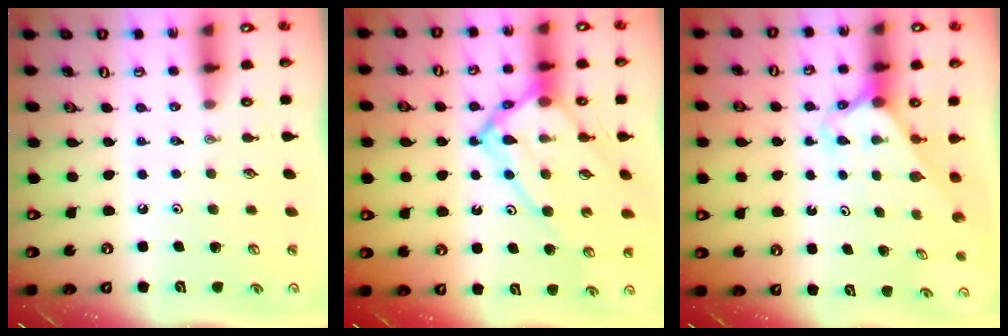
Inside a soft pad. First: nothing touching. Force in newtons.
{"total": 16.4, "press": 16.3, "slide": 1.5}
{"total": 2.3, "press": 2.3, "slide": 0.2}